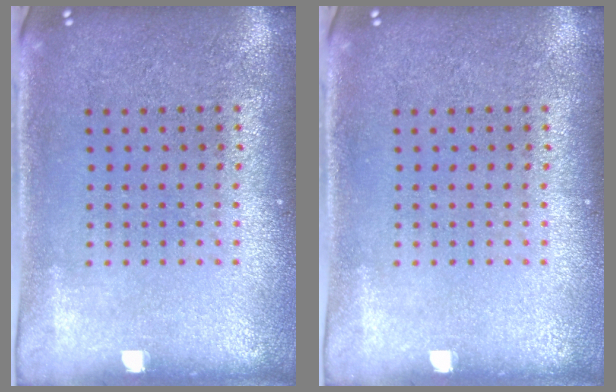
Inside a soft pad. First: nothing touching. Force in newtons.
{"total": 0.0}